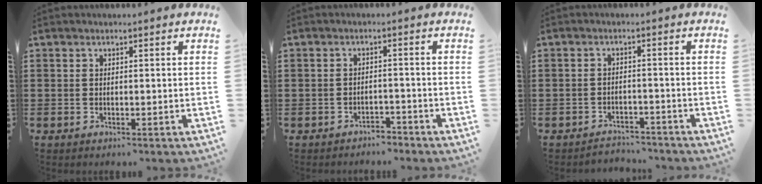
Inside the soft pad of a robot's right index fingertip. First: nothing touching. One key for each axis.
{"total": 2.2, "fx": -2.2, "fy": 0.4, "fz": -0.1, "tx": -0.007, "ty": 0.002, "tz": -0.048}
{"total": 2.7, "fx": -2.6, "fy": 0.5, "fz": -0.2, "tx": -0.004, "ty": 0.002, "tz": -0.059}